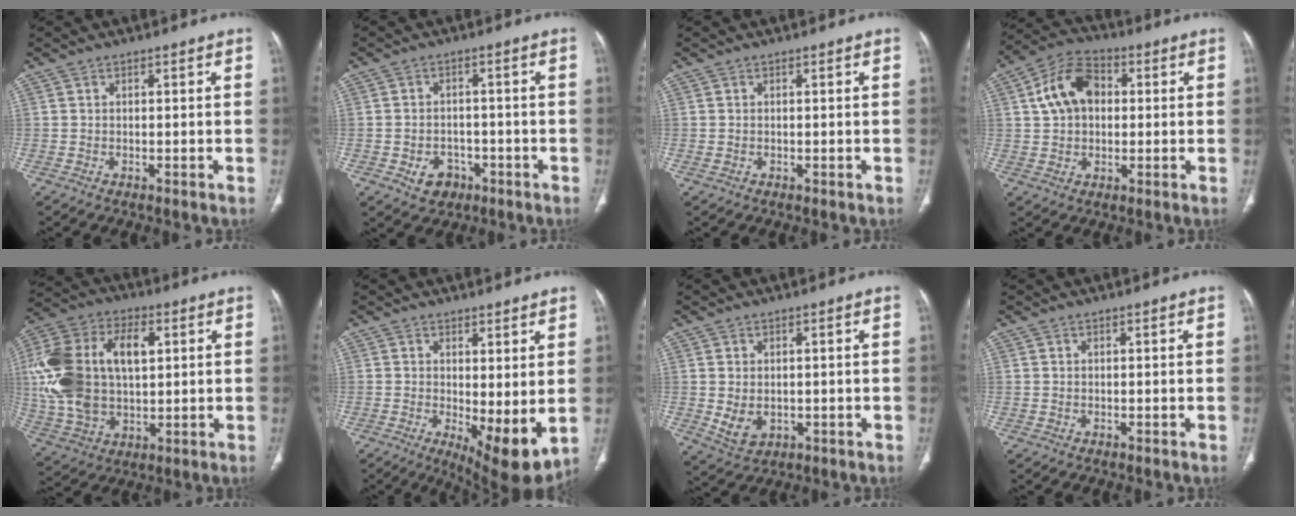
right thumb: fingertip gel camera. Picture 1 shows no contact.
{"total": 5.2, "force": [-2.3, 4.2, 2.2], "torque": [-0.019, 0.018, -0.025]}
{"total": 0.5, "force": [-0.1, 0.4, 0.3], "torque": [-0.012, 0.006, 0.003]}
{"total": 11.0, "force": [2.0, 7.8, 7.5], "torque": [-0.123, 0.020, 0.028]}
{"total": 22.7, "force": [3.6, 13.9, 17.6], "torque": [-0.357, 0.009, 0.065]}
{"total": 9.2, "force": [-0.1, 3.2, 8.6], "torque": [-0.127, -0.023, 0.009]}
{"total": 4.9, "force": [-0.3, 3.7, 3.3], "torque": [-0.055, -0.007, 0.013]}
{"total": 0.0}